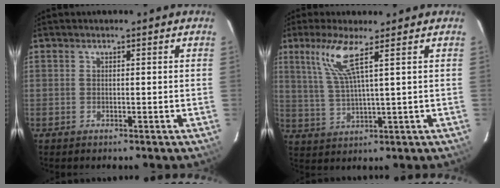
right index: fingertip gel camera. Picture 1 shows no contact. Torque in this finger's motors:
{"motor_torque": [0.17, 0.15, 0.50, 0.11]}